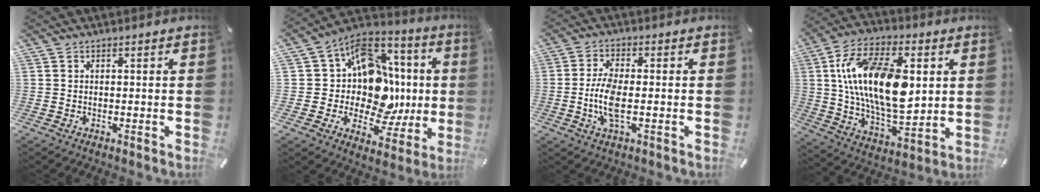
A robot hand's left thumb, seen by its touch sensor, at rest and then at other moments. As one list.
[{"total": 15.0, "force": [0.4, 12.6, 8.0], "torque": [-0.101, -0.032, 0.014]}, {"total": 7.6, "force": [-1.1, 2.6, 7.1], "torque": [-0.153, -0.009, -0.024]}, {"total": 21.6, "force": [4.1, 11.6, 17.8], "torque": [-0.348, 0.002, 0.067]}]